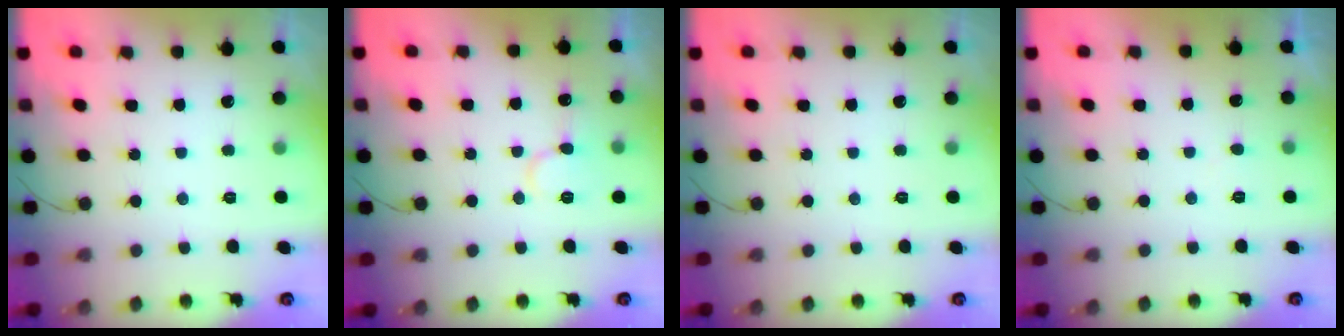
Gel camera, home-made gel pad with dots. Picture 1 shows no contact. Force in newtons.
{"total": 8.7, "press": 8.6, "slide": 1.2}
{"total": 0.0}
{"total": 2.3, "press": 2.3, "slide": 0.2}